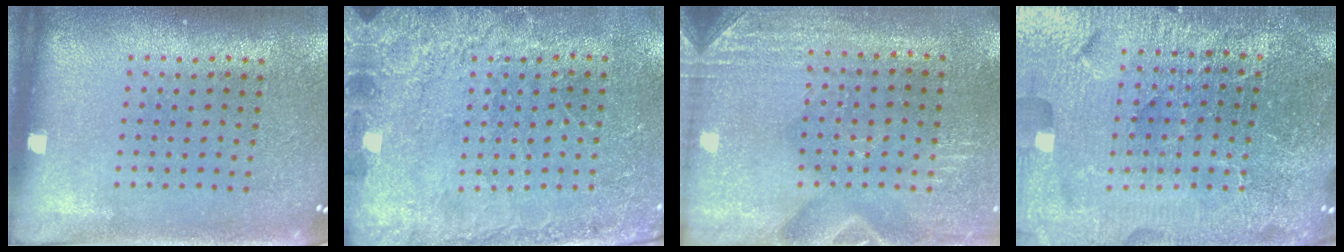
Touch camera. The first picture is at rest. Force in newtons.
{"total": 2.5, "press": 2.3, "slide": 0.8}
{"total": 2.8, "press": 2.6, "slide": 1.0}
{"total": 5.8, "press": 5.3, "slide": 2.5}